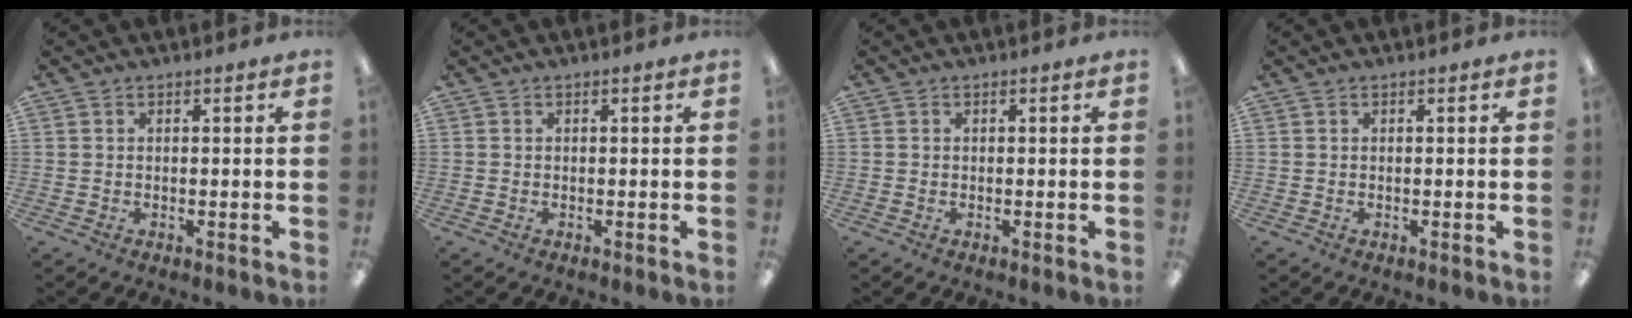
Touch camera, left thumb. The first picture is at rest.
{"total": 0.0}
{"total": 0.0}
{"total": 0.0}